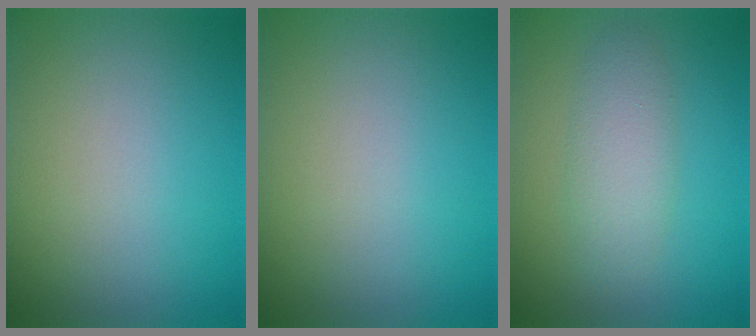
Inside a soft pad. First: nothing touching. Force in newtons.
{"total": 0.0}
{"total": 3.2, "press": 3.2, "slide": 0.1}